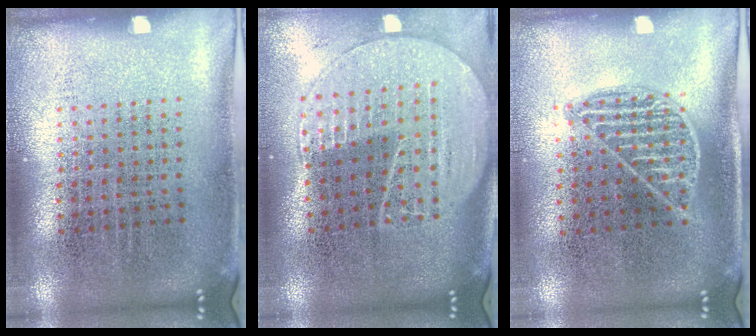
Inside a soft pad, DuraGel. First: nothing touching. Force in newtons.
{"total": 1.9, "press": 1.8, "slide": 0.8}
{"total": 0.9, "press": 0.9, "slide": 0.3}